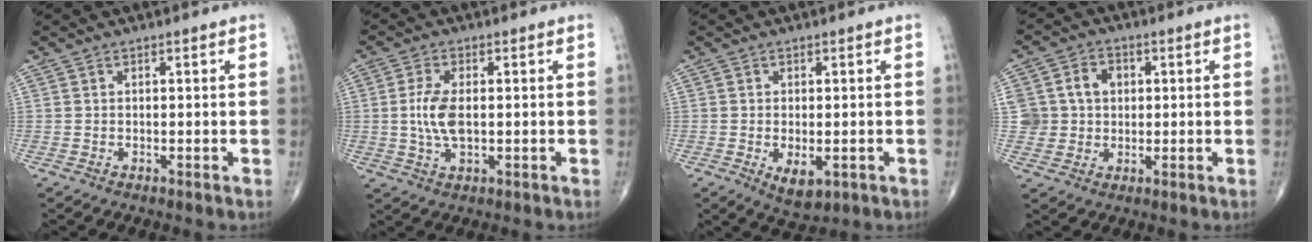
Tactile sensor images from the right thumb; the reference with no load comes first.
{"total": 6.4, "force": [0.1, 3.1, 5.7], "torque": [-0.122, -0.002, 0.000]}
{"total": 4.9, "force": [-1.5, 2.6, 3.9], "torque": [-0.057, -0.009, -0.015]}
{"total": 8.3, "force": [1.6, 7.2, 3.7], "torque": [-0.040, 0.007, 0.031]}